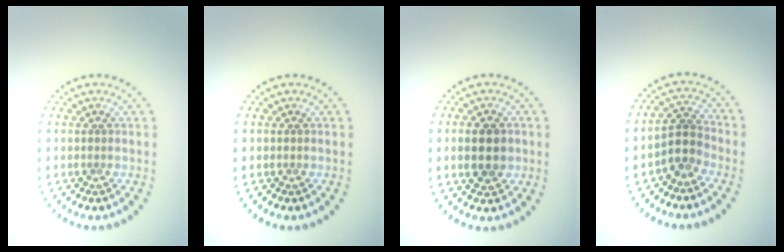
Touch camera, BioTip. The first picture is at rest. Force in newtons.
{"total": 0.0}
{"total": 4.2, "press": 4.2, "slide": 0.2}
{"total": 2.7, "press": 2.1, "slide": 1.7}